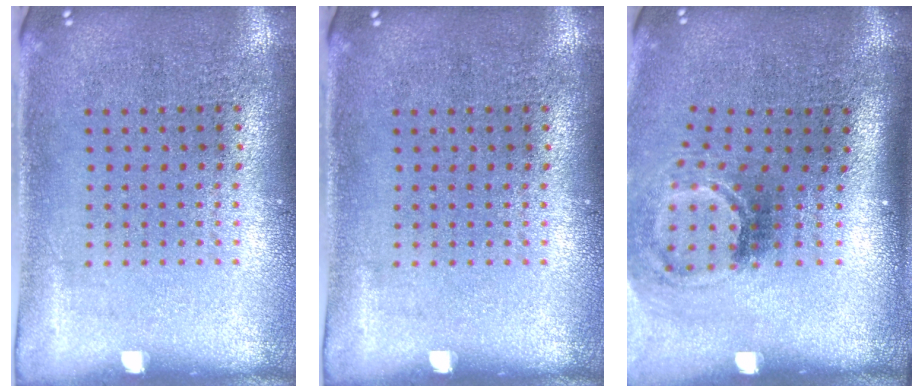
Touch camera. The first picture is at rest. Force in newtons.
{"total": 0.0}
{"total": 2.1, "press": 1.3, "slide": 1.6}